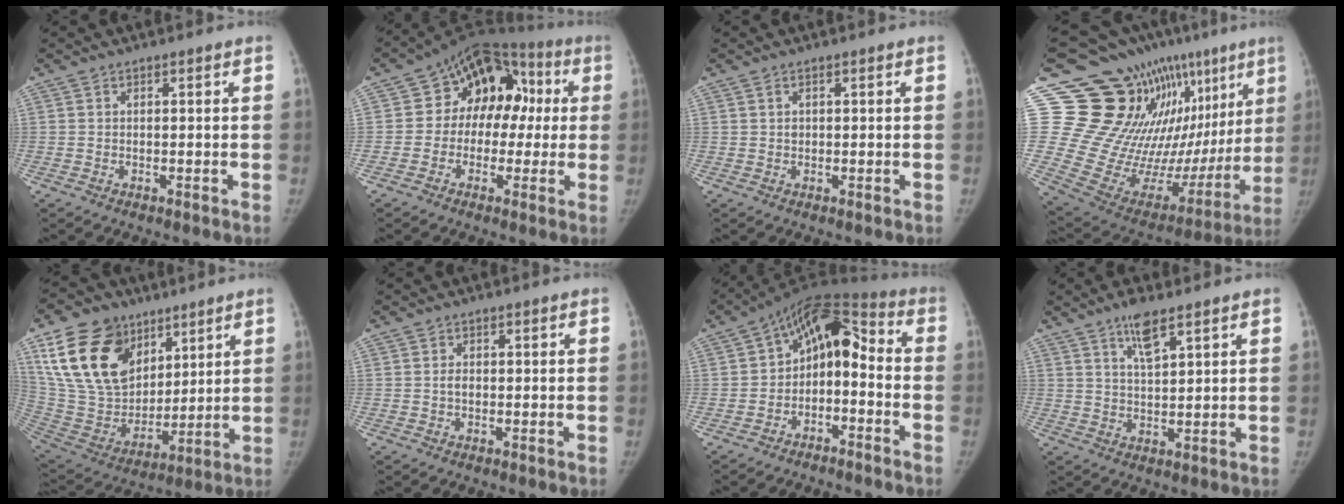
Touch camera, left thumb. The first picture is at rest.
{"total": 15.0, "force": [1.3, 11.2, 9.8], "torque": [-0.076, 0.048, 0.007]}
{"total": 1.0, "force": [0.4, 0.8, 0.4], "torque": [-0.002, -0.001, 0.007]}
{"total": 29.2, "force": [14.6, 13.0, 21.7], "torque": [-0.274, -0.046, 0.255]}
{"total": 20.4, "force": [9.4, 14.1, 11.4], "torque": [-0.184, -0.025, 0.177]}
{"total": 1.4, "force": [0.0, 1.1, 0.9], "torque": [-0.012, 0.002, 0.000]}
{"total": 12.2, "force": [-2.6, 7.9, 8.9], "torque": [-0.105, 0.068, -0.053]}
{"total": 5.7, "force": [3.8, 1.6, 4.0], "torque": [-0.065, -0.021, 0.069]}